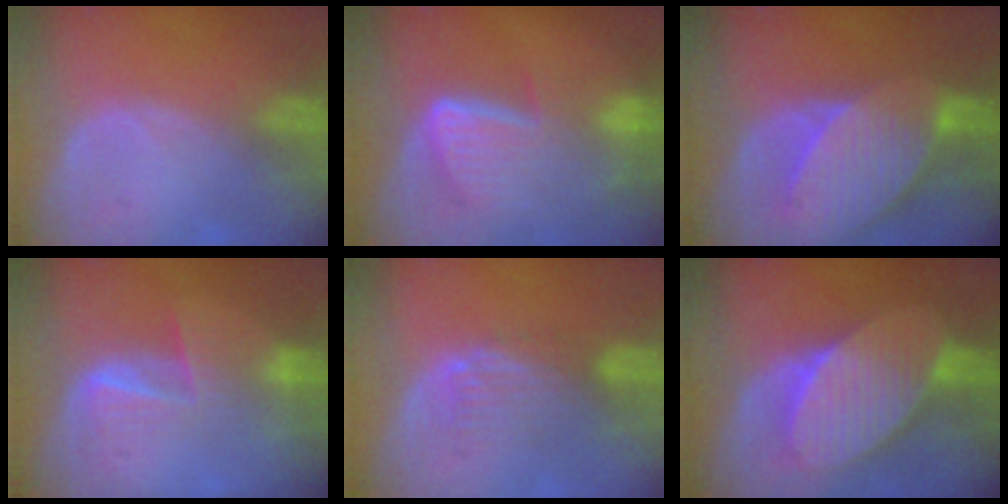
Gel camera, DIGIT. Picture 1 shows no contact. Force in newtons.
{"total": 9.1, "press": 8.0, "slide": 4.5}
{"total": 10.7, "press": 9.4, "slide": 5.0}
{"total": 6.2, "press": 5.9, "slide": 1.9}
{"total": 5.0, "press": 4.3, "slide": 2.6}
{"total": 11.0, "press": 11.0, "slide": 0.7}